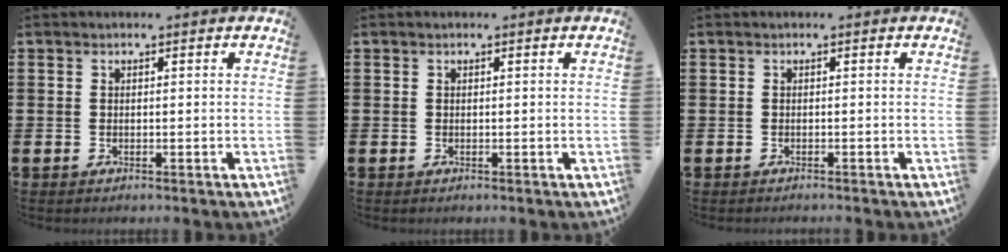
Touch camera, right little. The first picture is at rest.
{"total": 0.0}
{"total": 0.0}